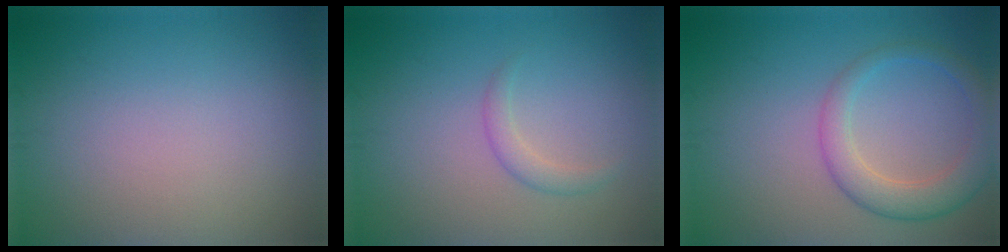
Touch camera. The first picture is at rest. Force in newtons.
{"total": 1.4, "press": 1.4, "slide": 0.0}
{"total": 4.0, "press": 4.0, "slide": 0.2}